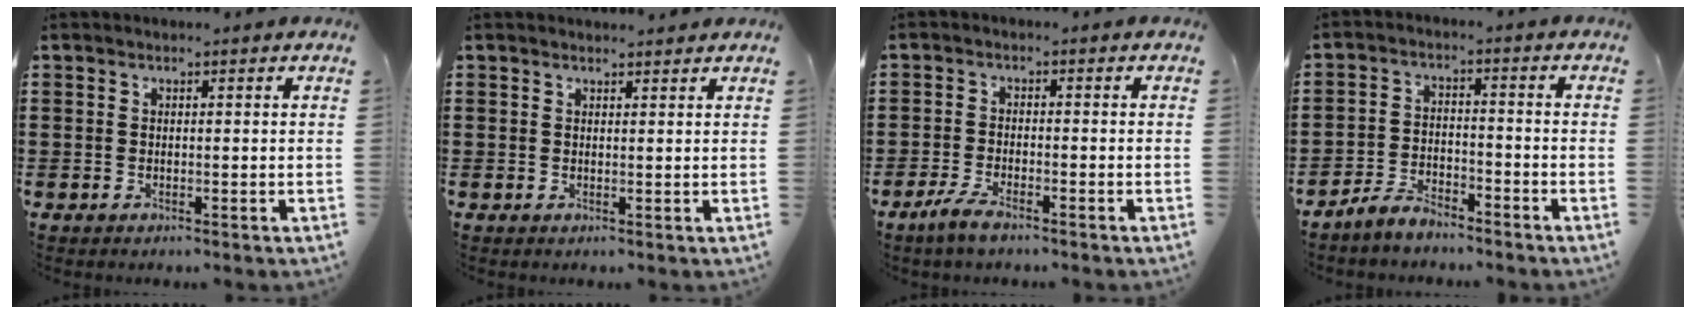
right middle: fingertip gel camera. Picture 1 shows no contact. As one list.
[{"total": 0.8, "force": [0.8, 0.1, 0.1], "torque": [0.004, -0.005, 0.012]}, {"total": 3.4, "force": [-2.6, 0.8, 2.0], "torque": [-0.054, -0.003, -0.056]}, {"total": 4.8, "force": [-4.4, 0.4, 1.9], "torque": [-0.052, -0.005, -0.090]}]